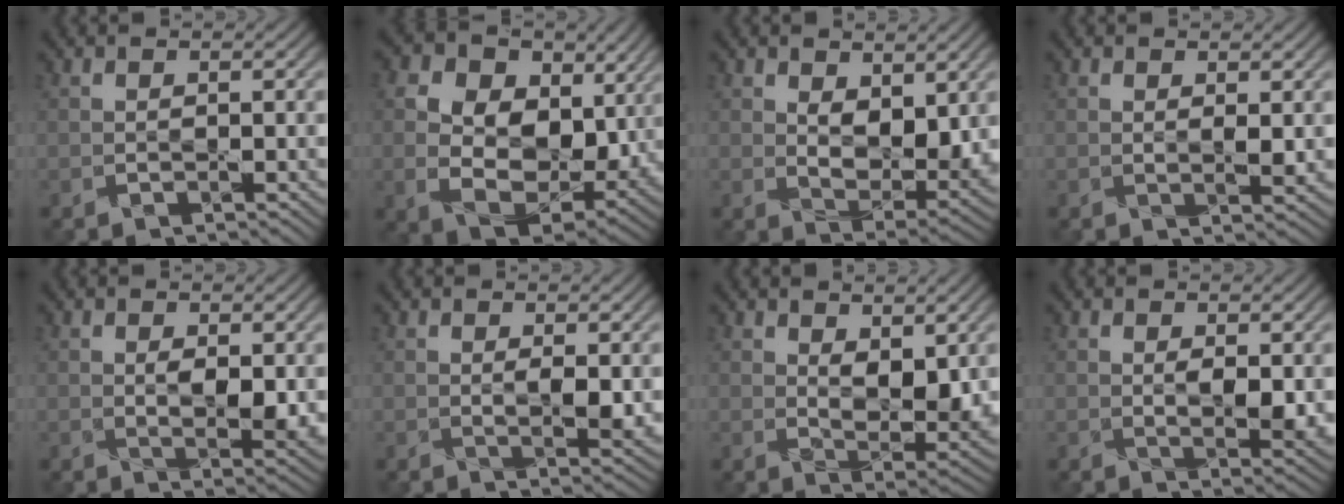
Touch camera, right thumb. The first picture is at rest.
{"total": 14.8, "force": [3.2, 11.0, 9.4], "torque": [-0.215, -0.023, 0.086]}
{"total": 7.0, "force": [2.0, 3.9, 5.4], "torque": [-0.104, -0.017, 0.038]}
{"total": 1.4, "force": [0.3, 0.6, 1.2], "torque": [-0.024, -0.007, 0.009]}
{"total": 3.5, "force": [0.2, 1.8, 3.1], "torque": [-0.061, -0.009, 0.013]}
{"total": 2.4, "force": [0.3, 1.0, 2.2], "torque": [-0.043, -0.009, 0.010]}
{"total": 5.9, "force": [1.7, 3.0, 4.8], "torque": [-0.092, -0.015, 0.037]}
{"total": 3.1, "force": [0.3, 1.4, 2.7], "torque": [-0.052, -0.009, 0.012]}